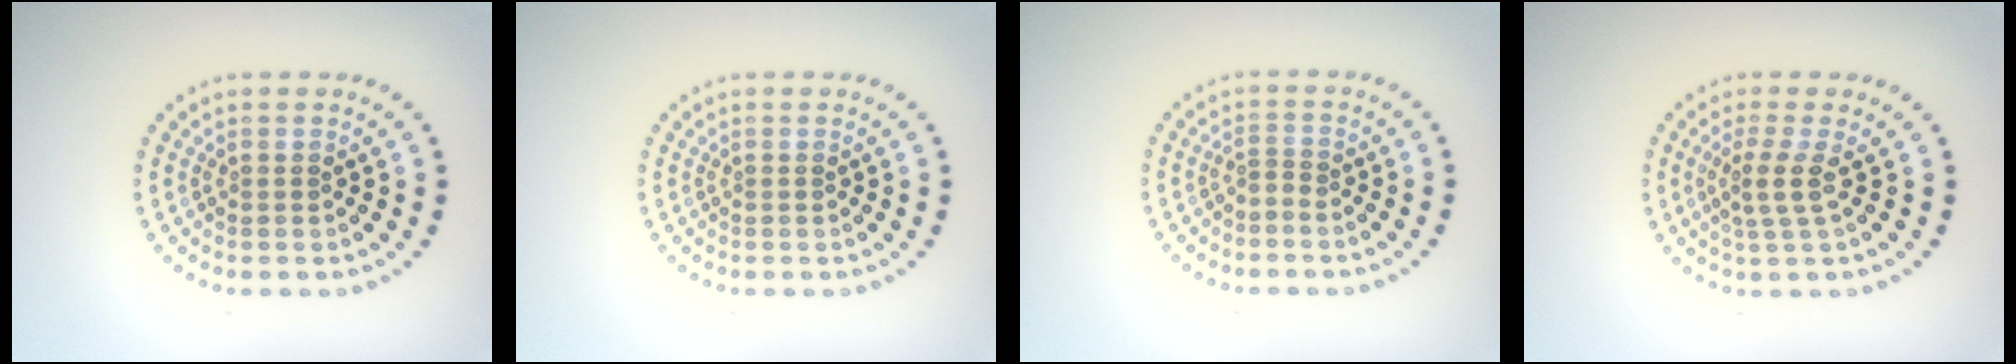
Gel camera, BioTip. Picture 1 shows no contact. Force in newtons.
{"total": 0.0}
{"total": 0.8, "press": 0.3, "slide": 0.8}
{"total": 2.2, "press": 1.5, "slide": 1.6}